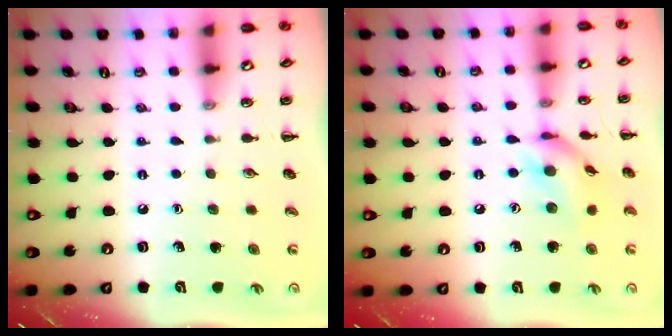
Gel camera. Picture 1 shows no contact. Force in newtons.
{"total": 11.9, "press": 11.8, "slide": 1.4}